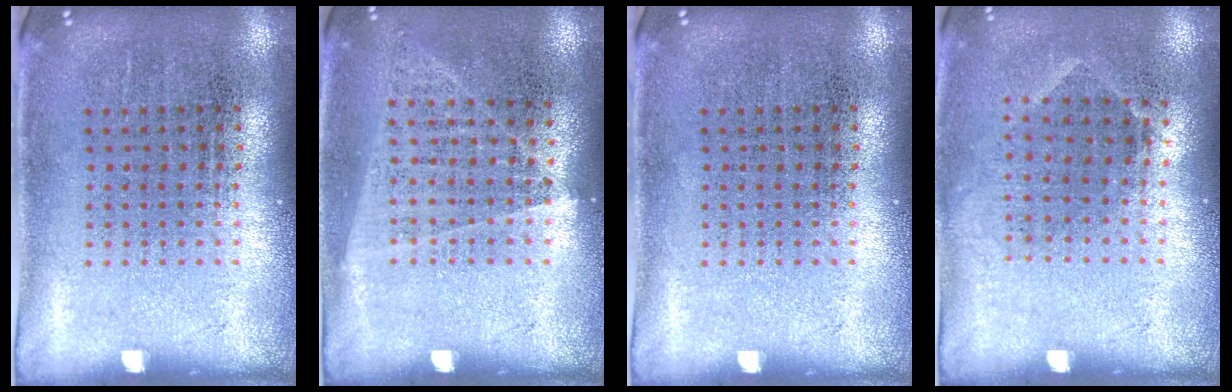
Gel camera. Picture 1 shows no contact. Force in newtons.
{"total": 1.0, "press": 0.9, "slide": 0.4}
{"total": 0.0}
{"total": 0.8, "press": 0.6, "slide": 0.5}